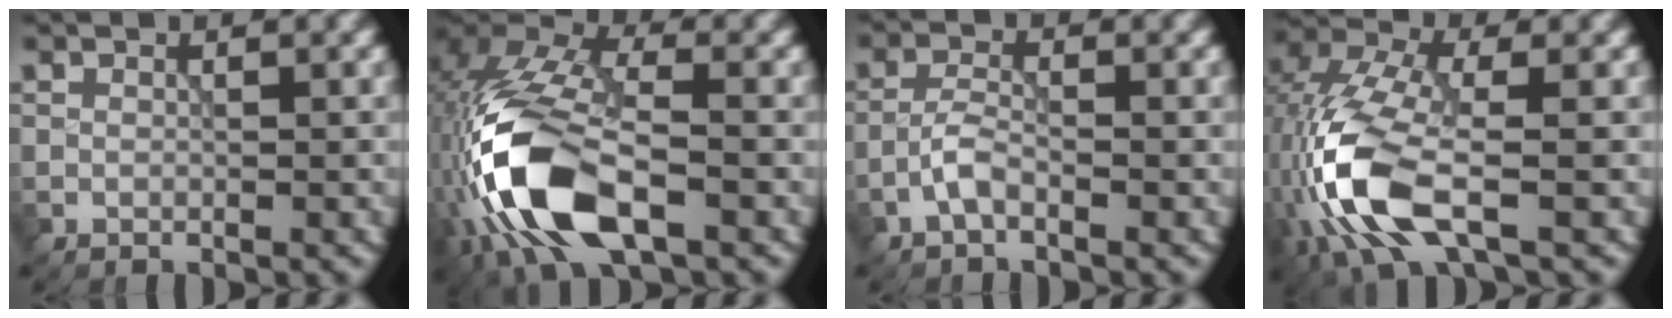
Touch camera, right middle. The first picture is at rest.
{"total": 12.3, "force": [-4.5, 6.3, 9.6], "torque": [-0.208, 0.002, -0.089]}
{"total": 1.9, "force": [-1.1, 0.6, 1.4], "torque": [-0.031, 0.008, -0.030]}
{"total": 9.2, "force": [-2.9, 4.4, 7.5], "torque": [-0.180, 0.003, -0.072]}